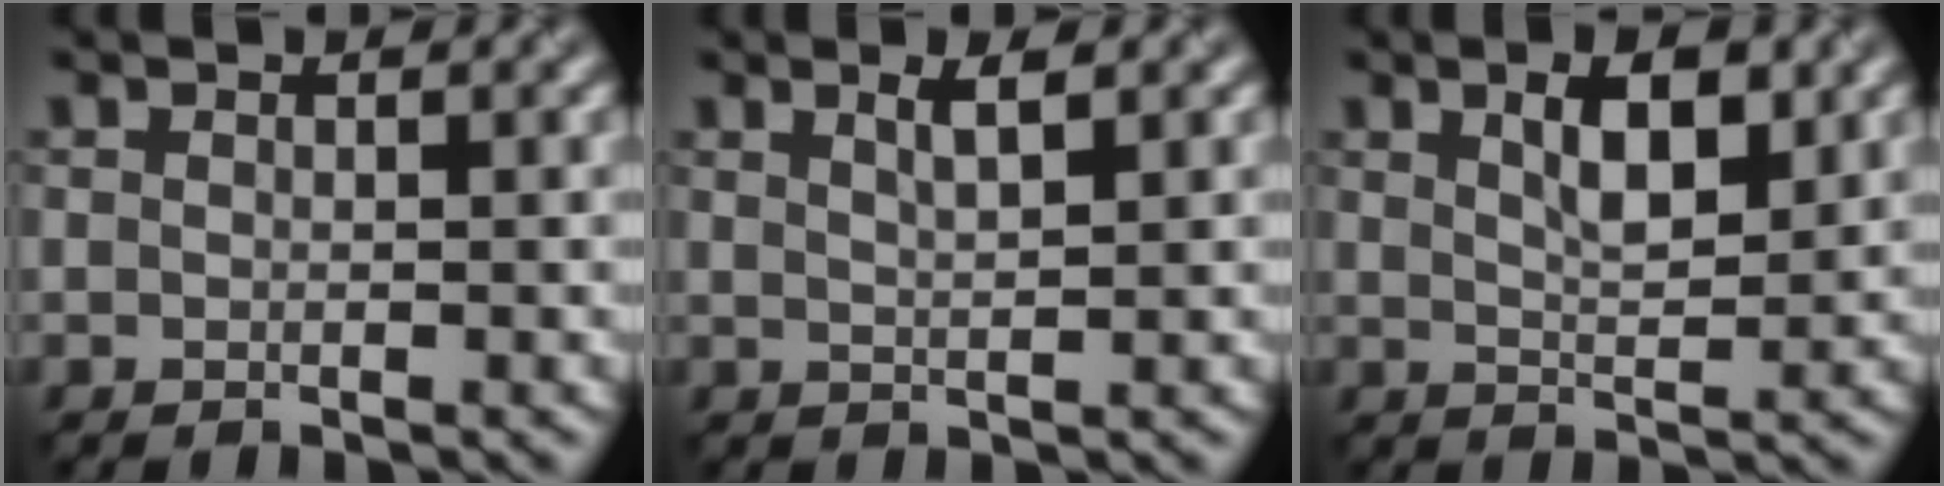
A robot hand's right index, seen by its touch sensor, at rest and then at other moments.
{"total": 1.1, "force": [0.6, 0.1, 1.0], "torque": [-0.017, 0.008, 0.017]}
{"total": 2.8, "force": [1.4, 0.7, 2.4], "torque": [-0.047, 0.008, 0.035]}